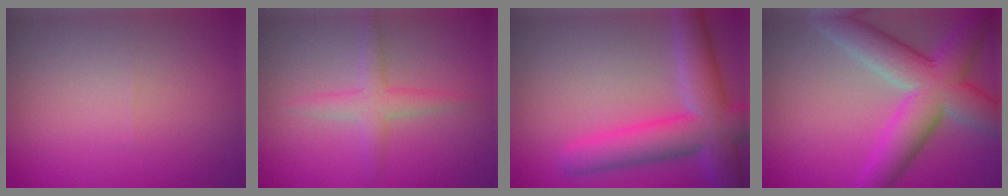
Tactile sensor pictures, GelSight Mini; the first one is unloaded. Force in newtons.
{"total": 2.7, "press": 2.7, "slide": 0.0}
{"total": 7.9, "press": 7.9, "slide": 0.4}
{"total": 9.1, "press": 9.1, "slide": 0.5}